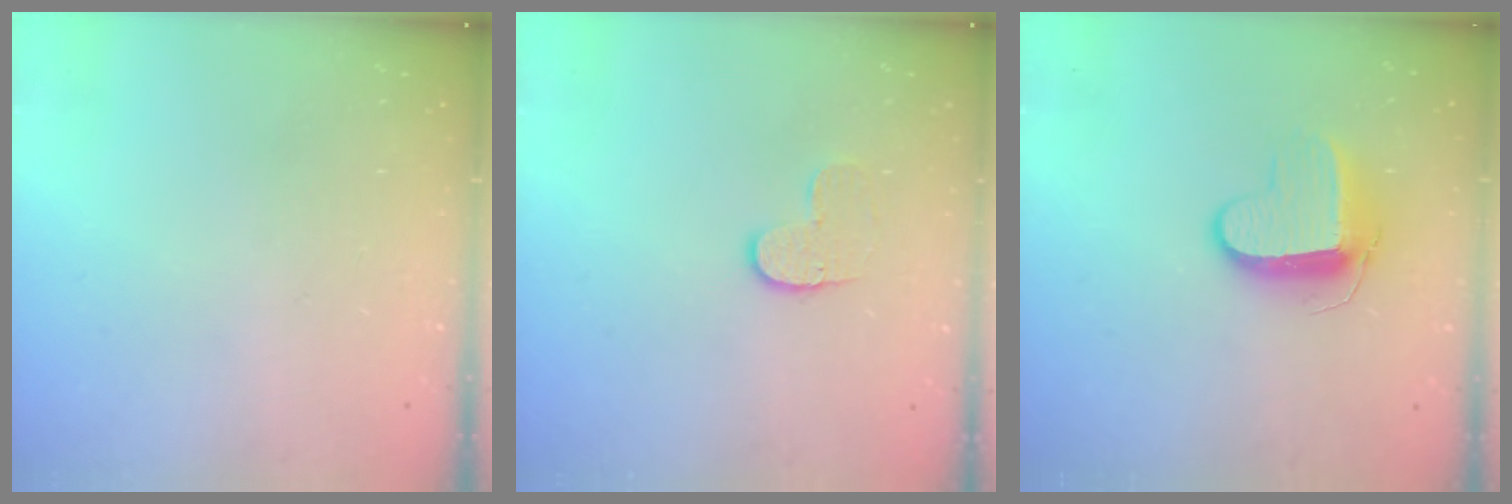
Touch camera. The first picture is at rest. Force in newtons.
{"total": 6.3, "press": 6.3, "slide": 0.7}
{"total": 9.7, "press": 9.7, "slide": 0.4}